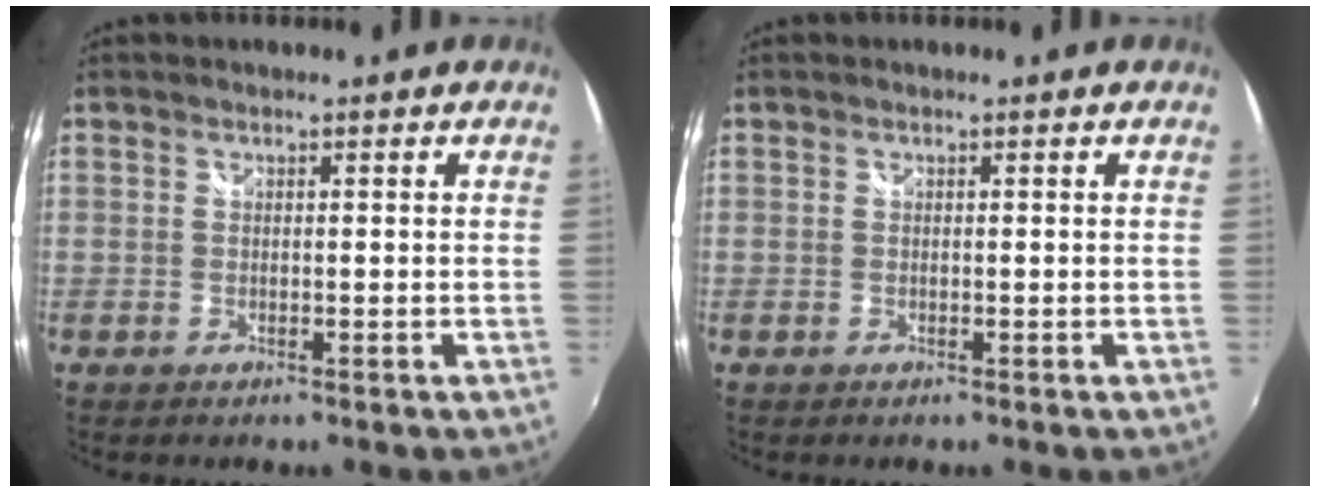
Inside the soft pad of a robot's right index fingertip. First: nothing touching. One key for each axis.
{"total": 0.0}